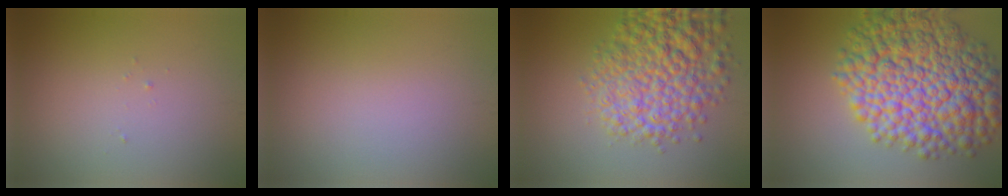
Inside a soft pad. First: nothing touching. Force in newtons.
{"total": 0.0}
{"total": 8.7, "press": 8.7, "slide": 0.3}
{"total": 13.4, "press": 13.4, "slide": 0.2}